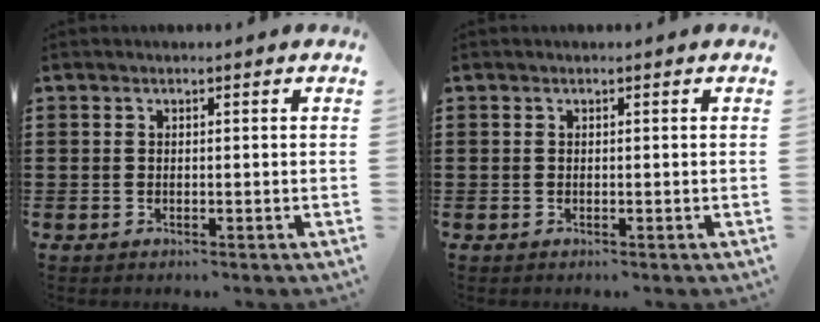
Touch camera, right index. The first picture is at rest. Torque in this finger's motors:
{"motor_torque": [0.00, 0.00, 0.00, -0.01]}